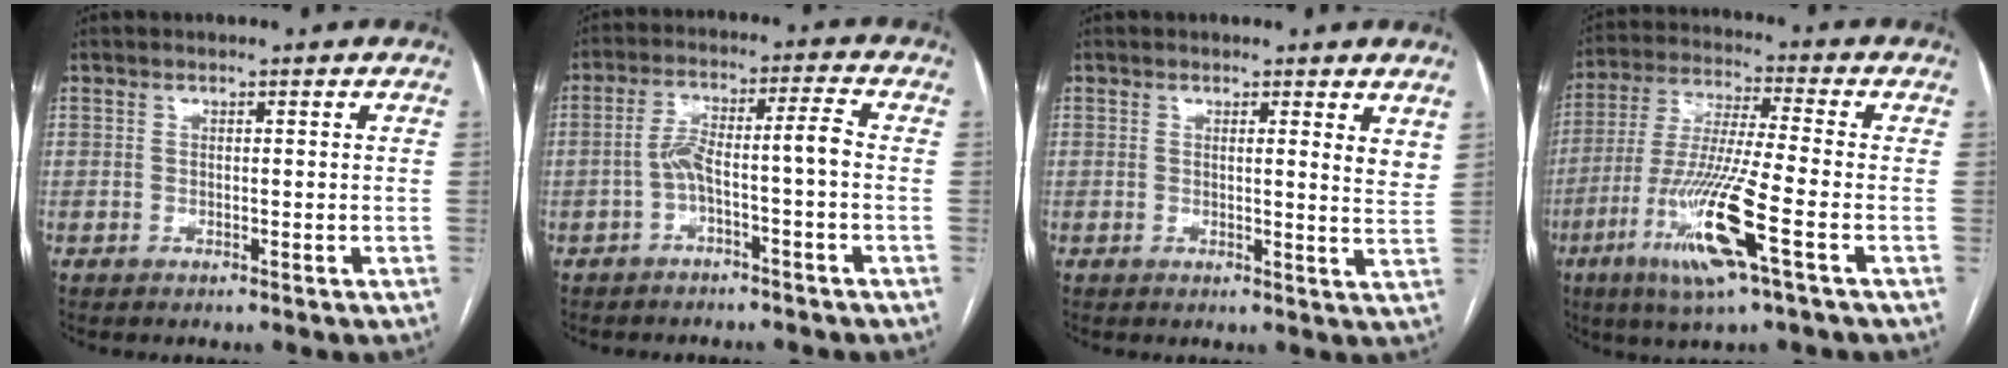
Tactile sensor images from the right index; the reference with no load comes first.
{"total": 6.2, "force": [-1.9, 0.2, 5.9], "torque": [-0.113, 0.035, -0.031]}
{"total": 3.6, "force": [2.7, 0.4, 2.4], "torque": [-0.033, -0.018, 0.019]}
{"total": 14.2, "force": [-5.7, 0.0, 13.1], "torque": [-0.271, -0.022, -0.109]}